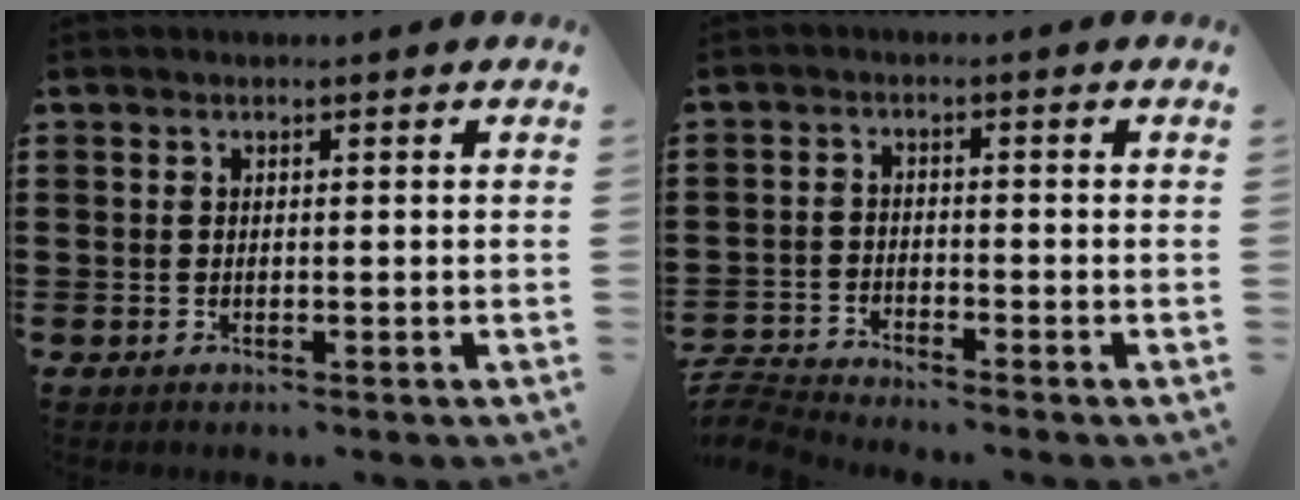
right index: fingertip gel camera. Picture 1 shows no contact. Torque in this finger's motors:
{"motor_torque": [-2.14, 0.00, -1.05, -0.21]}